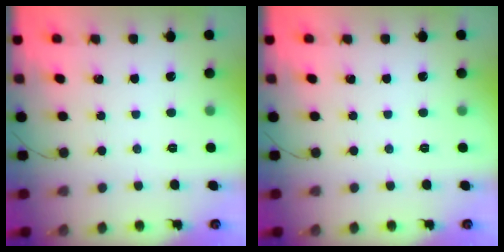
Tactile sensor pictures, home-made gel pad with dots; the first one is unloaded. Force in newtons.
{"total": 0.0}